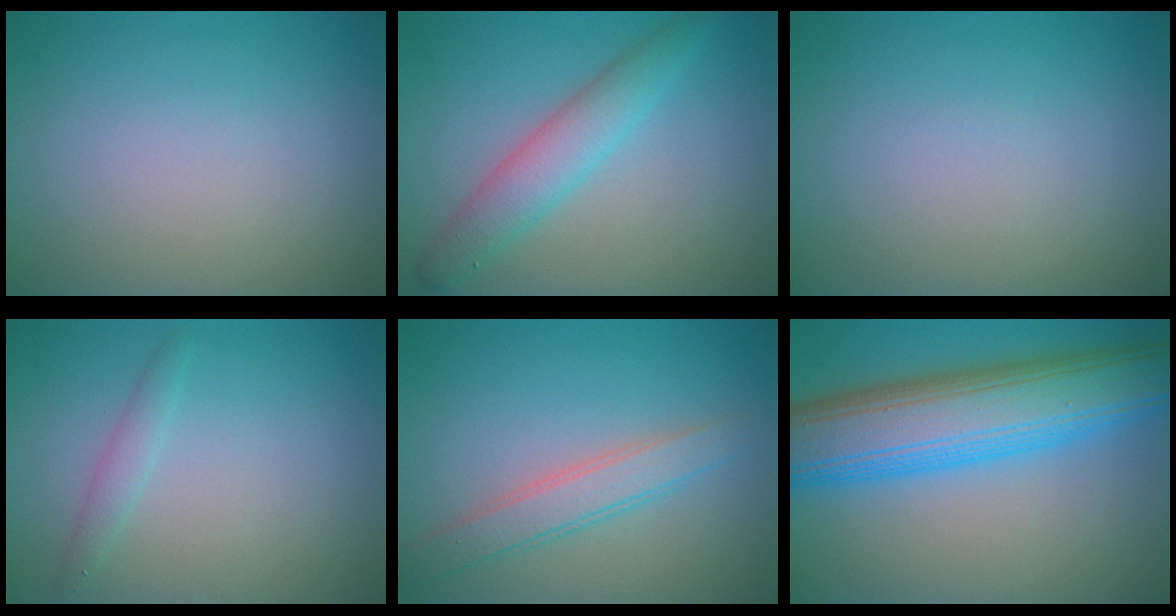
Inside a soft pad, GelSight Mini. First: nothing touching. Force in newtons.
{"total": 3.8, "press": 3.8, "slide": 0.1}
{"total": 0.0}
{"total": 1.3, "press": 1.3, "slide": 0.1}
{"total": 2.9, "press": 2.9, "slide": 0.1}
{"total": 11.1, "press": 11.1, "slide": 0.1}